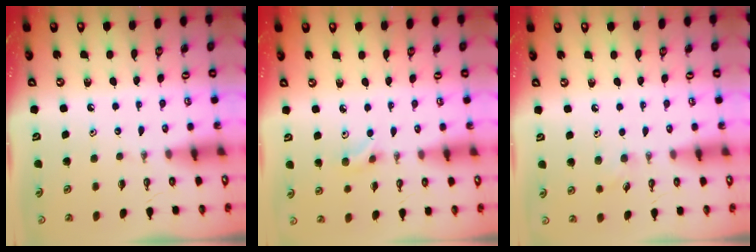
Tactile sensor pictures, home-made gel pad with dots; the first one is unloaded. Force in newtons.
{"total": 3.8, "press": 3.7, "slide": 0.6}
{"total": 5.2, "press": 5.0, "slide": 1.5}